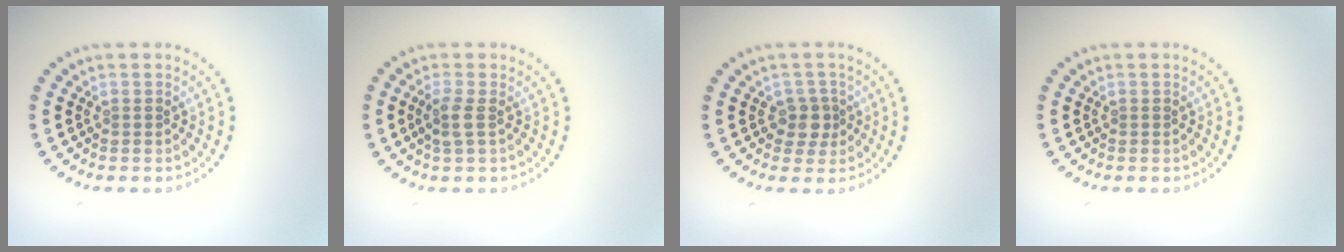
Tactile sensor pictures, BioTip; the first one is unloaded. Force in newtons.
{"total": 1.6, "press": 1.4, "slide": 0.8}
{"total": 2.0, "press": 1.7, "slide": 1.0}
{"total": 0.0}